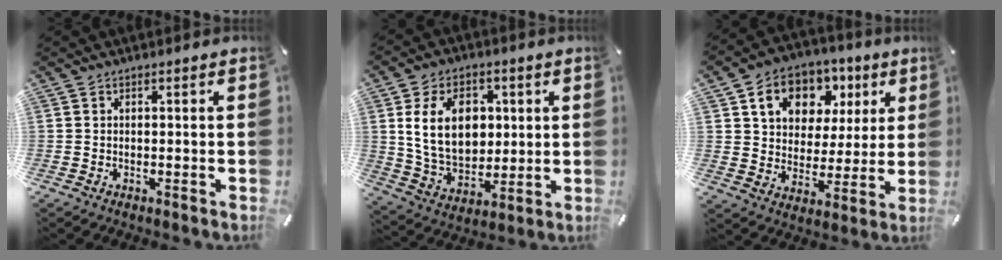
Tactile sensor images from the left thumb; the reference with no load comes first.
{"total": 14.4, "force": [2.8, 10.5, 9.5], "torque": [-0.194, 0.007, 0.048]}
{"total": 12.7, "force": [5.7, 10.1, 5.2], "torque": [-0.089, -0.019, 0.106]}